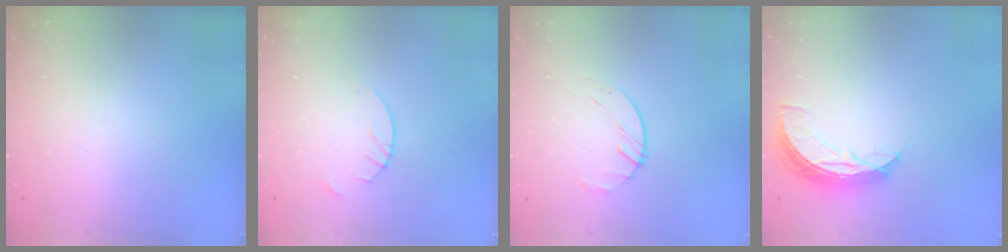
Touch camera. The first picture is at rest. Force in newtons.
{"total": 2.7, "press": 2.7, "slide": 0.2}
{"total": 1.6, "press": 1.6, "slide": 0.3}
{"total": 7.7, "press": 7.6, "slide": 0.7}